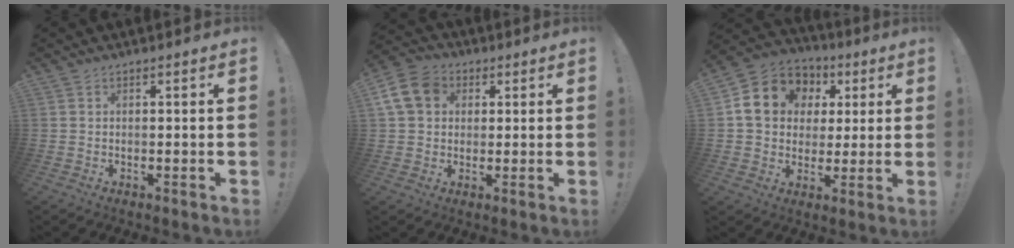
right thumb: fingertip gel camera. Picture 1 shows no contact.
{"total": 11.7, "force": [3.5, 9.5, 5.9], "torque": [-0.107, 0.000, 0.072]}
{"total": 13.9, "force": [4.0, 11.7, 6.3], "torque": [-0.100, -0.003, 0.087]}